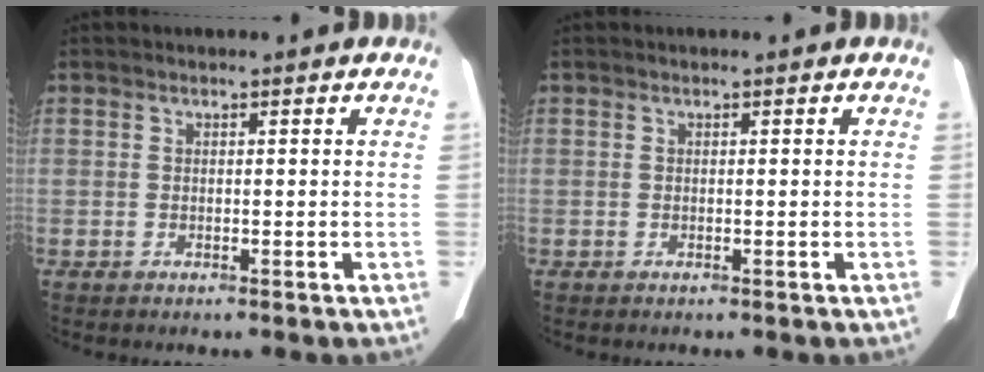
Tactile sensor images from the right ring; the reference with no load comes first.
{"total": 0.0}